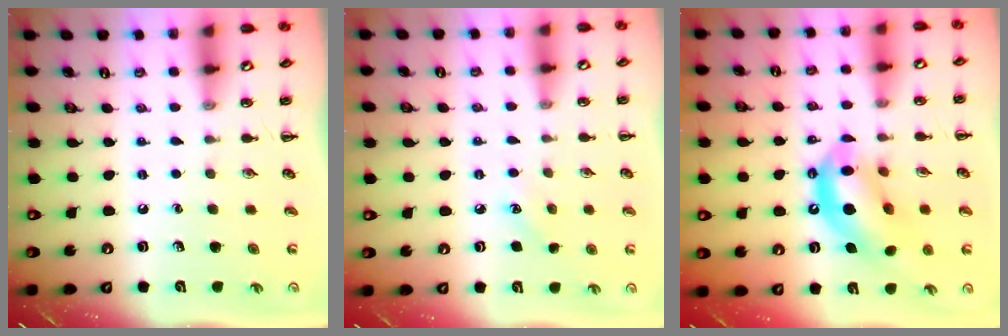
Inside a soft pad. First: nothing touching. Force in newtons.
{"total": 4.6, "press": 4.4, "slide": 1.3}
{"total": 13.8, "press": 13.4, "slide": 3.5}